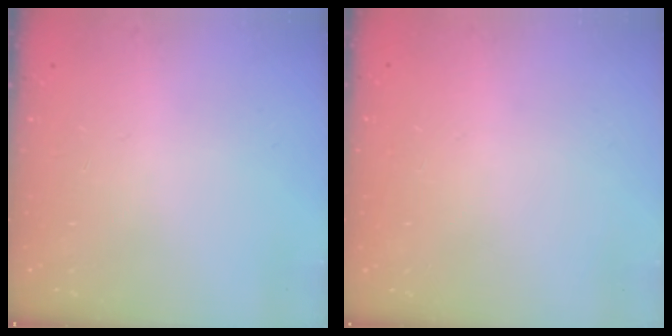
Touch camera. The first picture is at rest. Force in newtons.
{"total": 0.0}